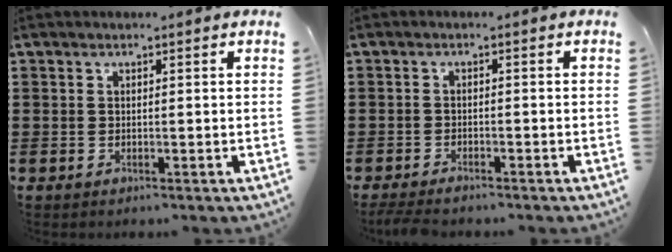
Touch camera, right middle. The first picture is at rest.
{"total": 1.5, "force": [-1.3, 0.2, 0.6], "torque": [-0.020, -0.003, -0.028]}